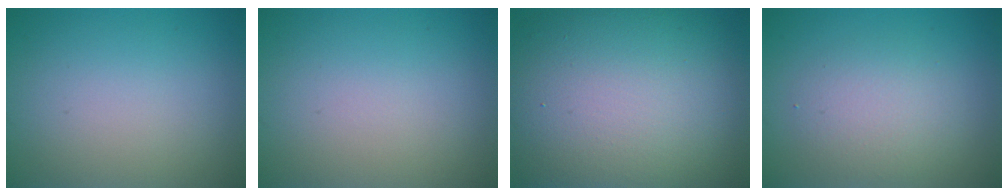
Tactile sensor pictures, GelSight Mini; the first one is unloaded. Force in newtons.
{"total": 0.0}
{"total": 16.3, "press": 16.2, "slide": 1.2}
{"total": 3.2, "press": 3.2, "slide": 0.2}